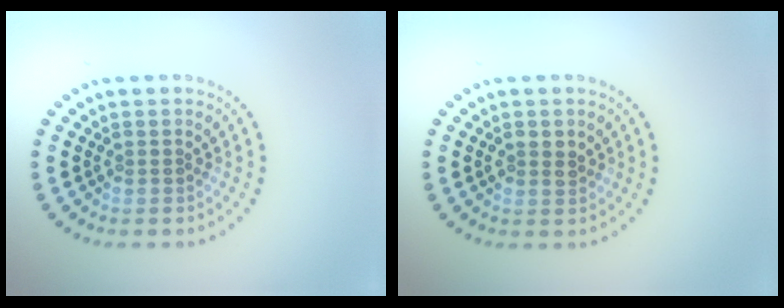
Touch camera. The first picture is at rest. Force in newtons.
{"total": 1.4, "press": 1.4, "slide": 0.2}